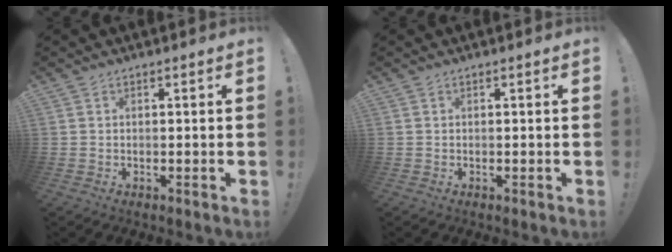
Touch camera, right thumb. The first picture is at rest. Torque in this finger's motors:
{"motor_torque": [0.00, 0.00, 0.00, 0.00, 0.00]}